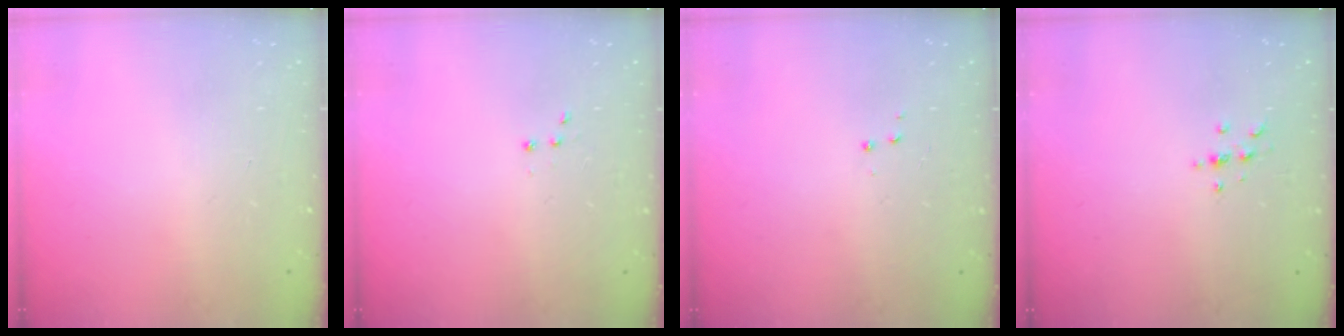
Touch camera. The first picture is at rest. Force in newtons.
{"total": 3.0, "press": 2.9, "slide": 0.7}
{"total": 2.9, "press": 2.8, "slide": 0.4}
{"total": 2.2, "press": 2.1, "slide": 0.2}